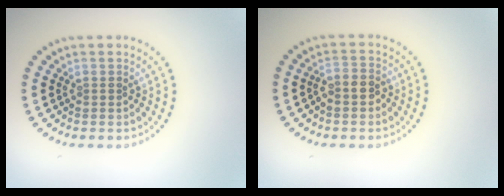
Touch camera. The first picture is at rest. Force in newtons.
{"total": 1.9, "press": 1.8, "slide": 0.8}